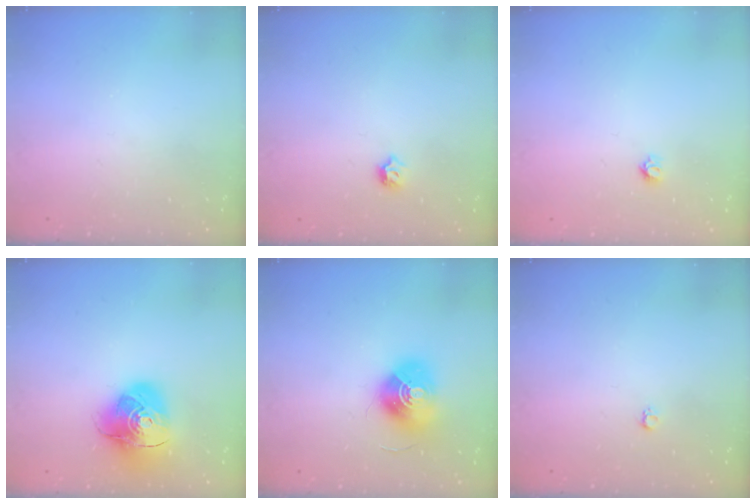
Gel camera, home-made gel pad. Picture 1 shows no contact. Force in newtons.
{"total": 4.8, "press": 4.7, "slide": 1.0}
{"total": 3.9, "press": 3.9, "slide": 0.3}
{"total": 13.7, "press": 13.6, "slide": 1.6}
{"total": 12.7, "press": 12.7, "slide": 0.5}
{"total": 2.6, "press": 2.6, "slide": 0.4}